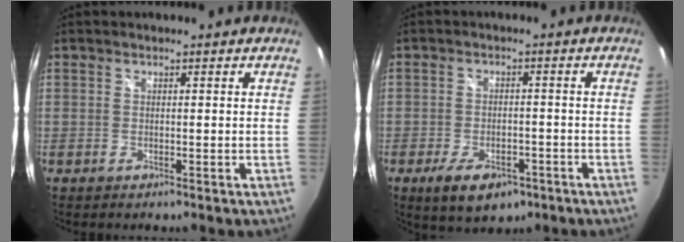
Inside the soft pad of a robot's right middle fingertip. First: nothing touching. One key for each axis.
{"total": 8.6, "fx": -5.2, "fy": 4.3, "fz": 5.3, "tx": -0.111, "ty": -0.012, "tz": -0.076}